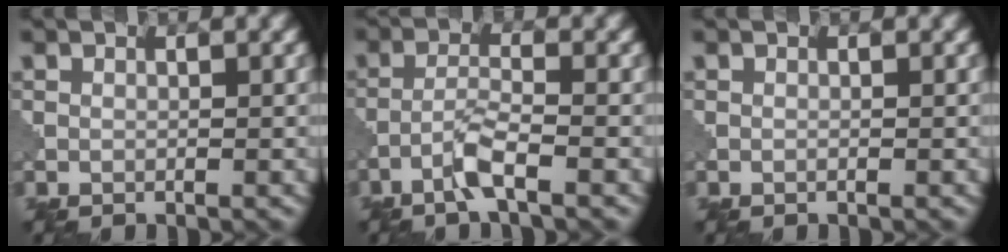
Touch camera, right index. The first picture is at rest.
{"total": 2.8, "force": [-1.8, 0.1, 2.1], "torque": [-0.046, 0.009, -0.043]}
{"total": 0.0}